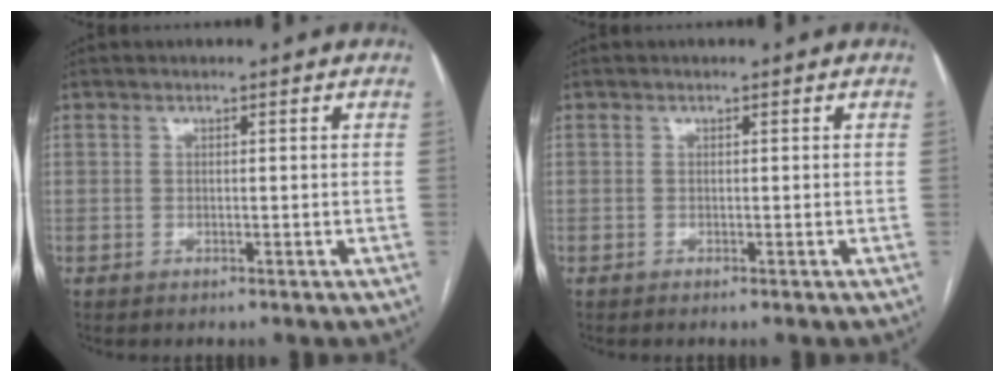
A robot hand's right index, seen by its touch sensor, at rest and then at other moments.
{"total": 0.0}